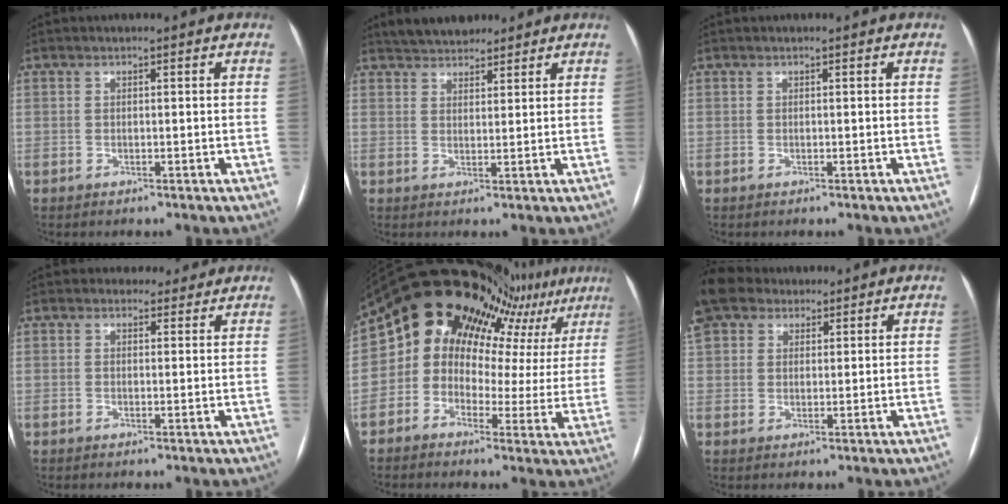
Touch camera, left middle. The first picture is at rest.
{"total": 5.3, "force": [4.7, 2.0, 1.4], "torque": [-0.017, 0.019, 0.081]}
{"total": 0.0}
{"total": 2.8, "force": [2.4, 1.4, -0.2], "torque": [0.011, 0.001, 0.024]}
{"total": 17.4, "force": [12.4, 7.9, 9.4], "torque": [-0.148, 0.042, 0.139]}
{"total": 10.1, "force": [7.6, 5.6, 3.5], "torque": [-0.094, 0.042, 0.145]}